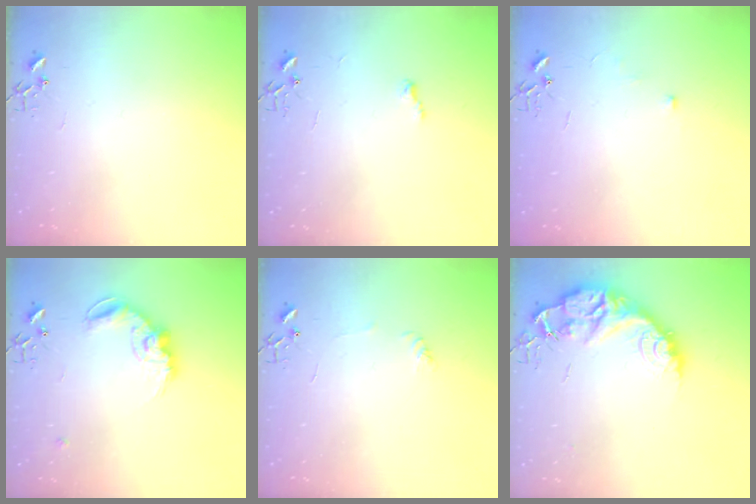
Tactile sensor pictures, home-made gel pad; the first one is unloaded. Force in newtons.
{"total": 4.7, "press": 4.7, "slide": 0.7}
{"total": 5.4, "press": 5.3, "slide": 0.7}
{"total": 12.7, "press": 12.7, "slide": 0.5}
{"total": 3.7, "press": 3.7, "slide": 0.5}
{"total": 16.1, "press": 16.0, "slide": 1.5}